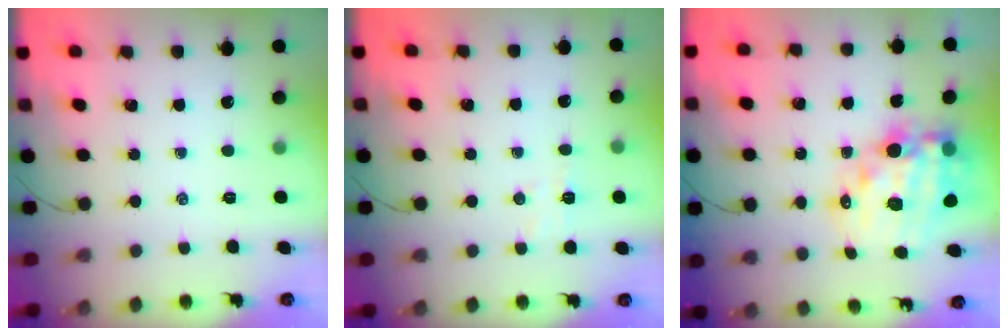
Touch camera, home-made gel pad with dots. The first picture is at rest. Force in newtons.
{"total": 3.5, "press": 3.3, "slide": 0.9}
{"total": 18.3, "press": 17.8, "slide": 4.2}